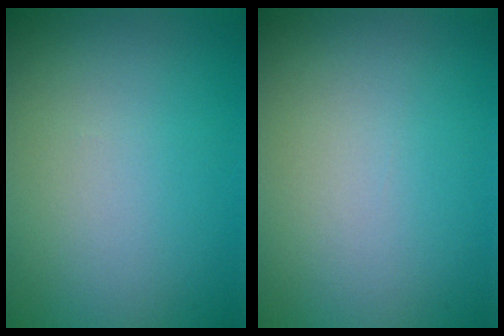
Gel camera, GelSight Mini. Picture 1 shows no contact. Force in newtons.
{"total": 0.0}